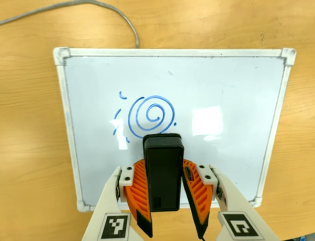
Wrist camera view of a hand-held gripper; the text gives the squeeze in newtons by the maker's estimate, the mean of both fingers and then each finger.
{"total": 7.8, "left": 6.8, "right": 8.8}